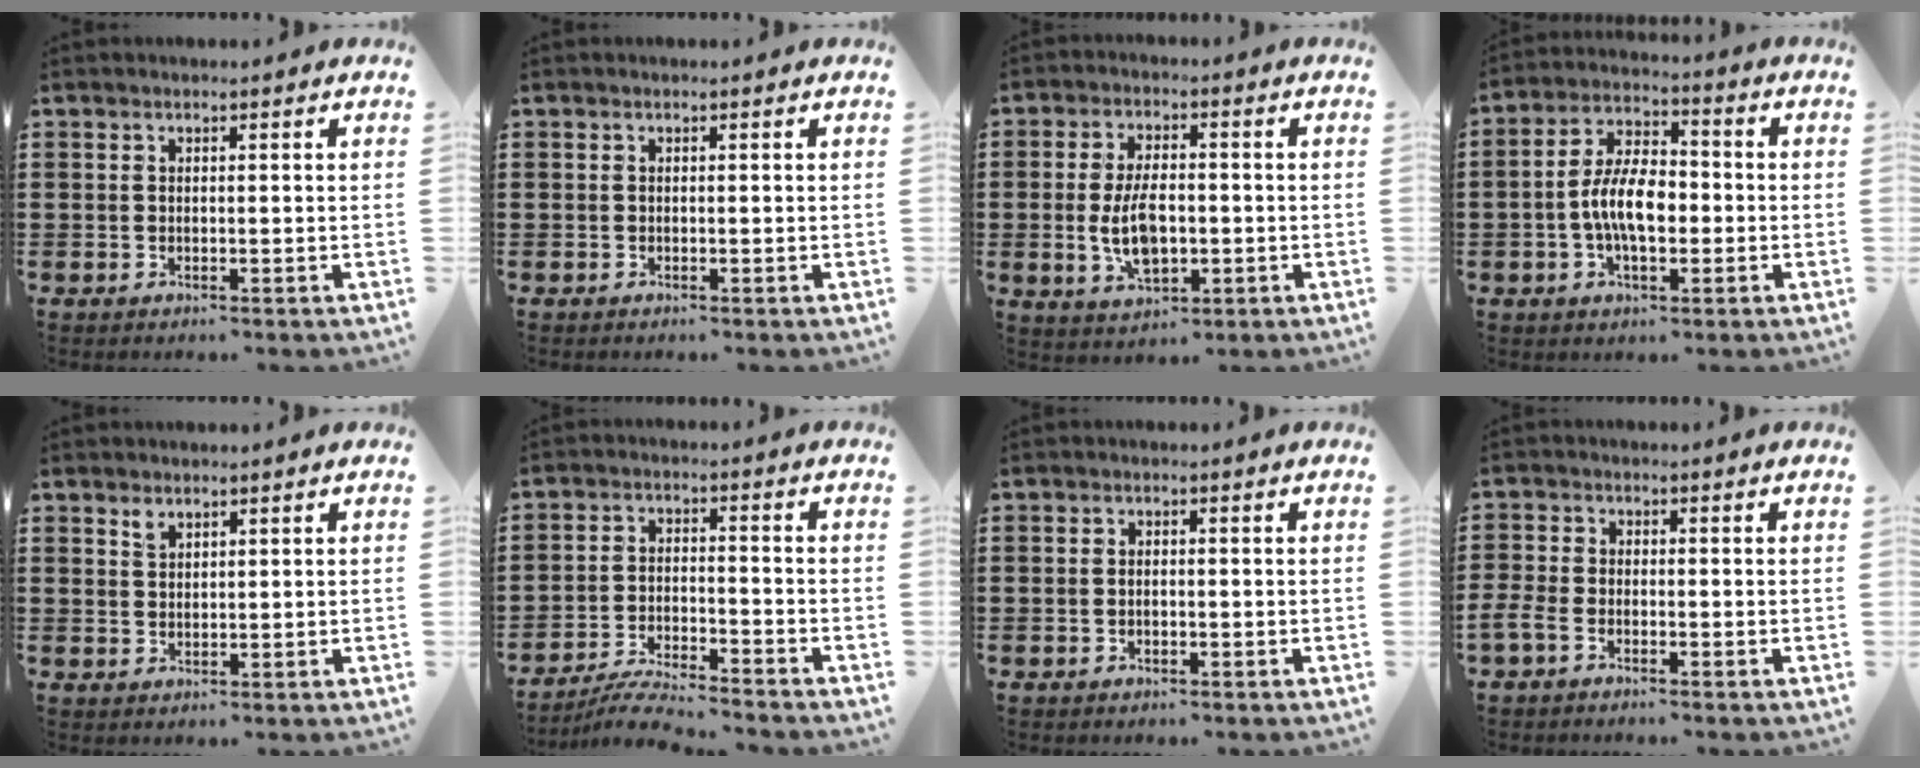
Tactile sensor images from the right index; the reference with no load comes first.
{"total": 0.0}
{"total": 7.6, "force": [-0.8, 4.0, 6.4], "torque": [-0.134, -0.002, -0.021]}
{"total": 8.4, "force": [-1.4, 4.1, 7.2], "torque": [-0.160, 0.003, -0.033]}
{"total": 1.6, "force": [1.4, 0.7, 0.4], "torque": [-0.004, -0.001, 0.025]}
{"total": 5.0, "force": [-4.9, -0.1, 1.2], "torque": [-0.027, -0.002, -0.098]}
{"total": 0.8, "force": [-0.2, 0.4, 0.7], "torque": [-0.014, -0.001, -0.004]}
{"total": 2.1, "force": [-1.8, 0.5, 1.1], "torque": [-0.034, -0.002, -0.039]}